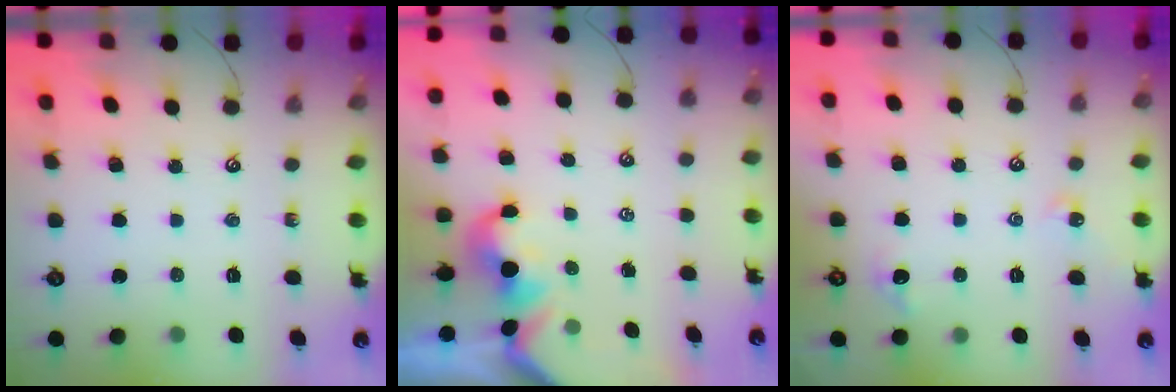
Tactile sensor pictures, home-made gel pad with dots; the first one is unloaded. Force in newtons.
{"total": 0.5, "press": 0.2, "slide": 0.5}
{"total": 2.7, "press": 2.6, "slide": 0.5}